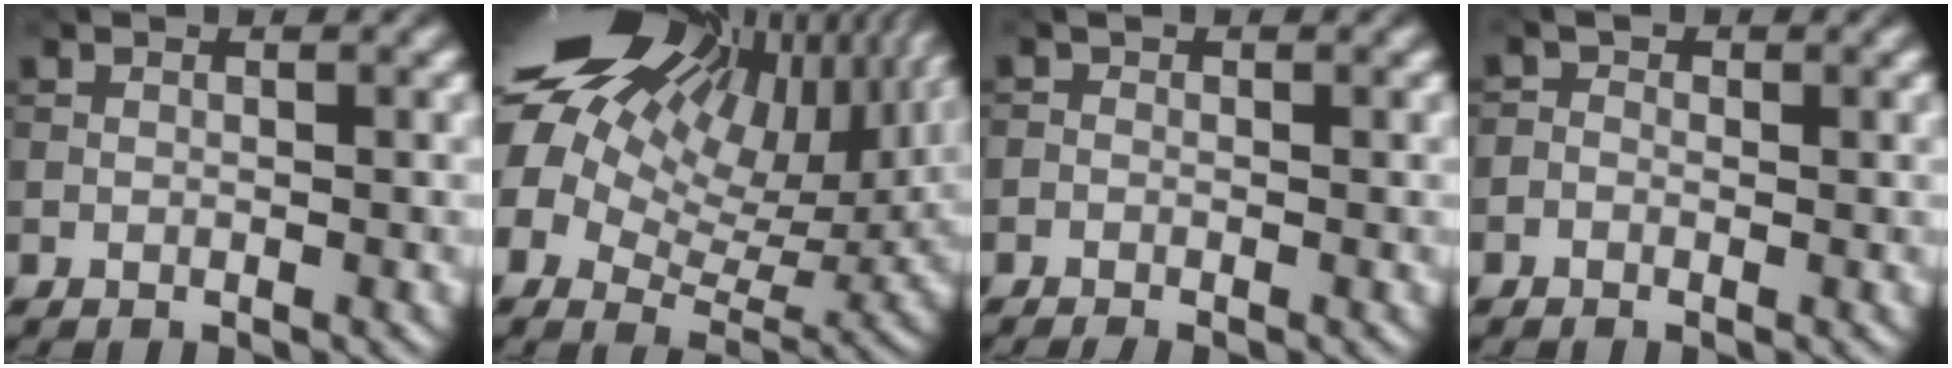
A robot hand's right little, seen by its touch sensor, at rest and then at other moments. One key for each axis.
{"total": 21.6, "fx": 9.4, "fy": 13.0, "fz": 14.4, "tx": -0.305, "ty": 0.051, "tz": 0.162}
{"total": 0.9, "fx": -0.7, "fy": 0.2, "fz": 0.4, "tx": -0.008, "ty": -0.002, "tz": -0.019}
{"total": 0.9, "fx": -0.3, "fy": 0.8, "fz": 0.3, "tx": -0.005, "ty": -0.001, "tz": -0.015}